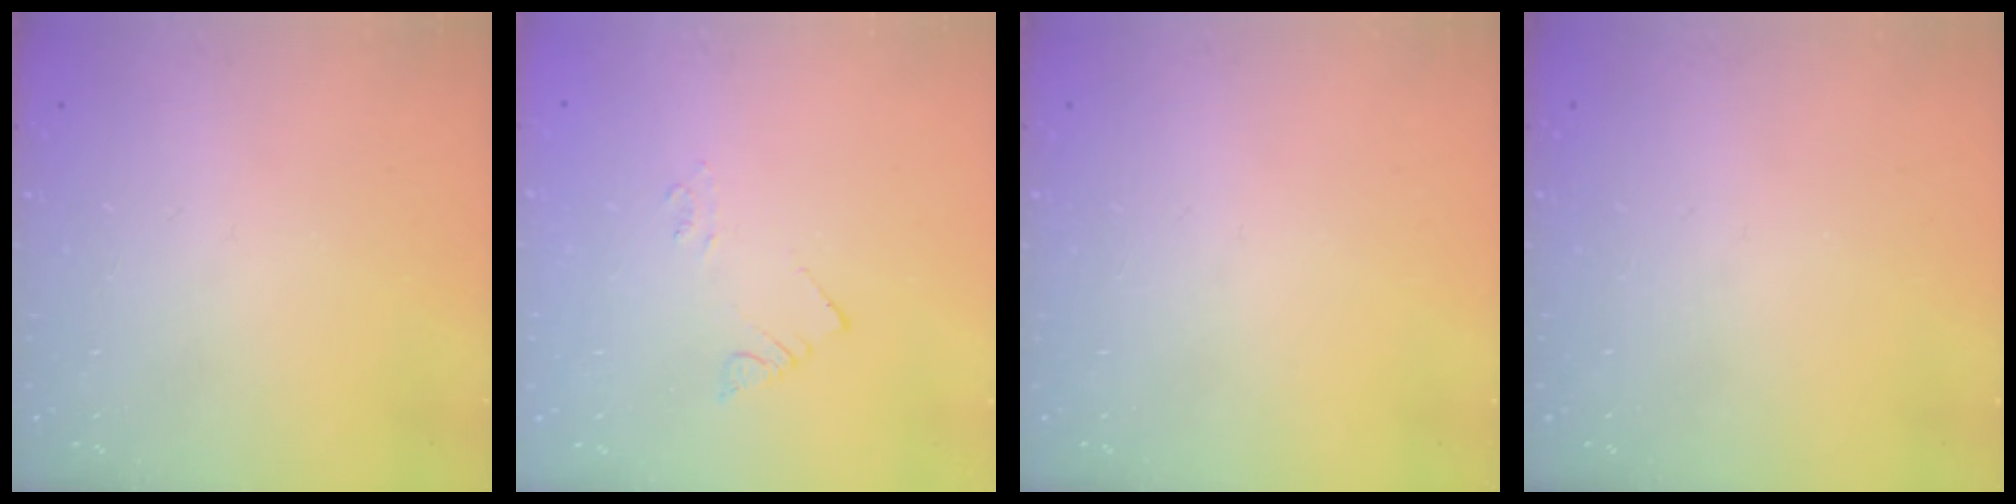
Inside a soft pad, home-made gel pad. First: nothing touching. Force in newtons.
{"total": 2.1, "press": 2.1, "slide": 0.3}
{"total": 0.0}
{"total": 0.0}